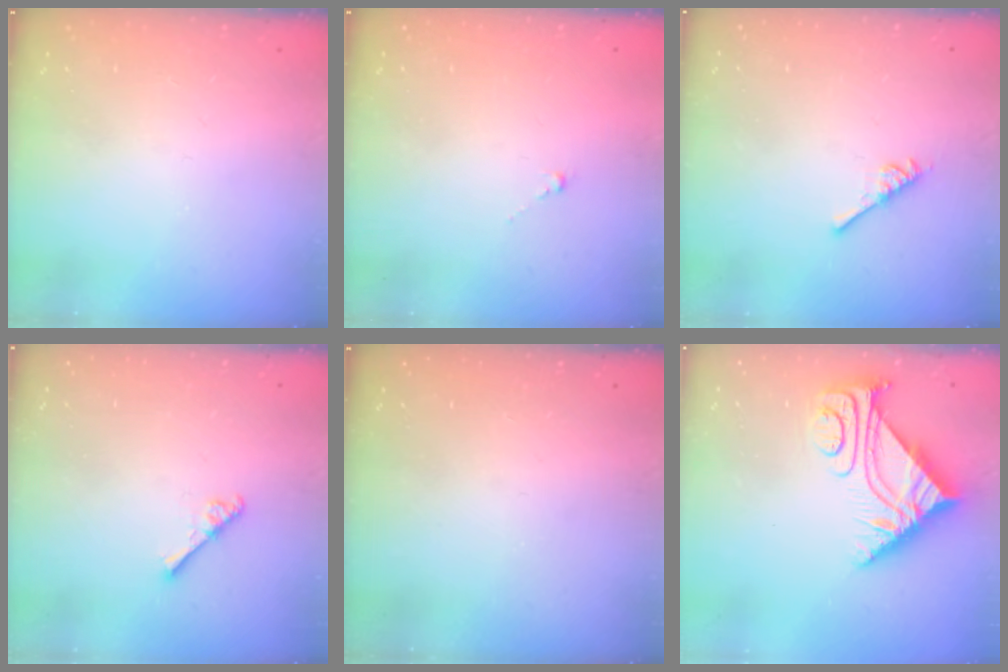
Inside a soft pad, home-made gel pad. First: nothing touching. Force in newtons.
{"total": 0.0}
{"total": 5.0, "press": 4.9, "slide": 0.8}
{"total": 4.0, "press": 4.0, "slide": 0.5}
{"total": 0.0}
{"total": 7.9, "press": 7.8, "slide": 0.8}